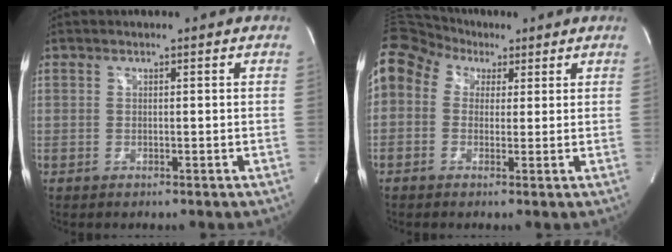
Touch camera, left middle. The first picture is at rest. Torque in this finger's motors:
{"motor_torque": [1.42, -0.71, 1.05, 0.21]}